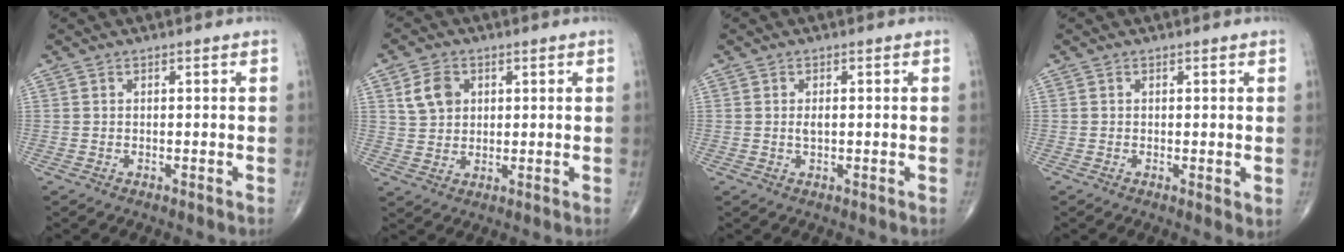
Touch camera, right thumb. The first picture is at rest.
{"total": 6.0, "force": [2.1, 4.6, 3.2], "torque": [-0.040, -0.005, 0.041]}
{"total": 1.7, "force": [0.1, 0.9, 1.5], "torque": [-0.027, 0.000, 0.003]}
{"total": 1.8, "force": [0.1, 0.7, 1.7], "torque": [-0.027, -0.009, -0.003]}